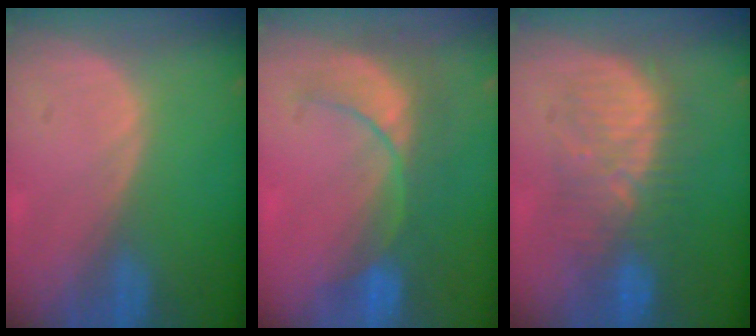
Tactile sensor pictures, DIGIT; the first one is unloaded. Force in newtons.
{"total": 8.4, "press": 7.8, "slide": 3.1}
{"total": 8.6, "press": 8.6, "slide": 1.0}